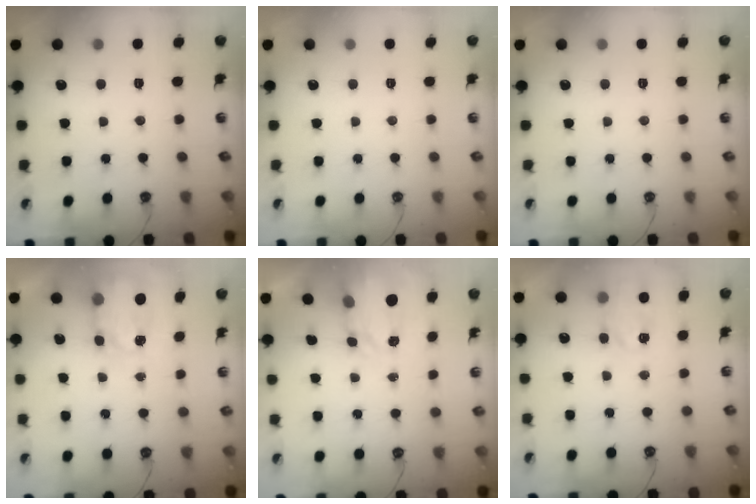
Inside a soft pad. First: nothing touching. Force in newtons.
{"total": 0.0}
{"total": 0.0}
{"total": 5.4, "press": 5.4, "slide": 0.4}
{"total": 3.5, "press": 3.4, "slide": 0.6}
{"total": 3.5, "press": 3.4, "slide": 0.5}